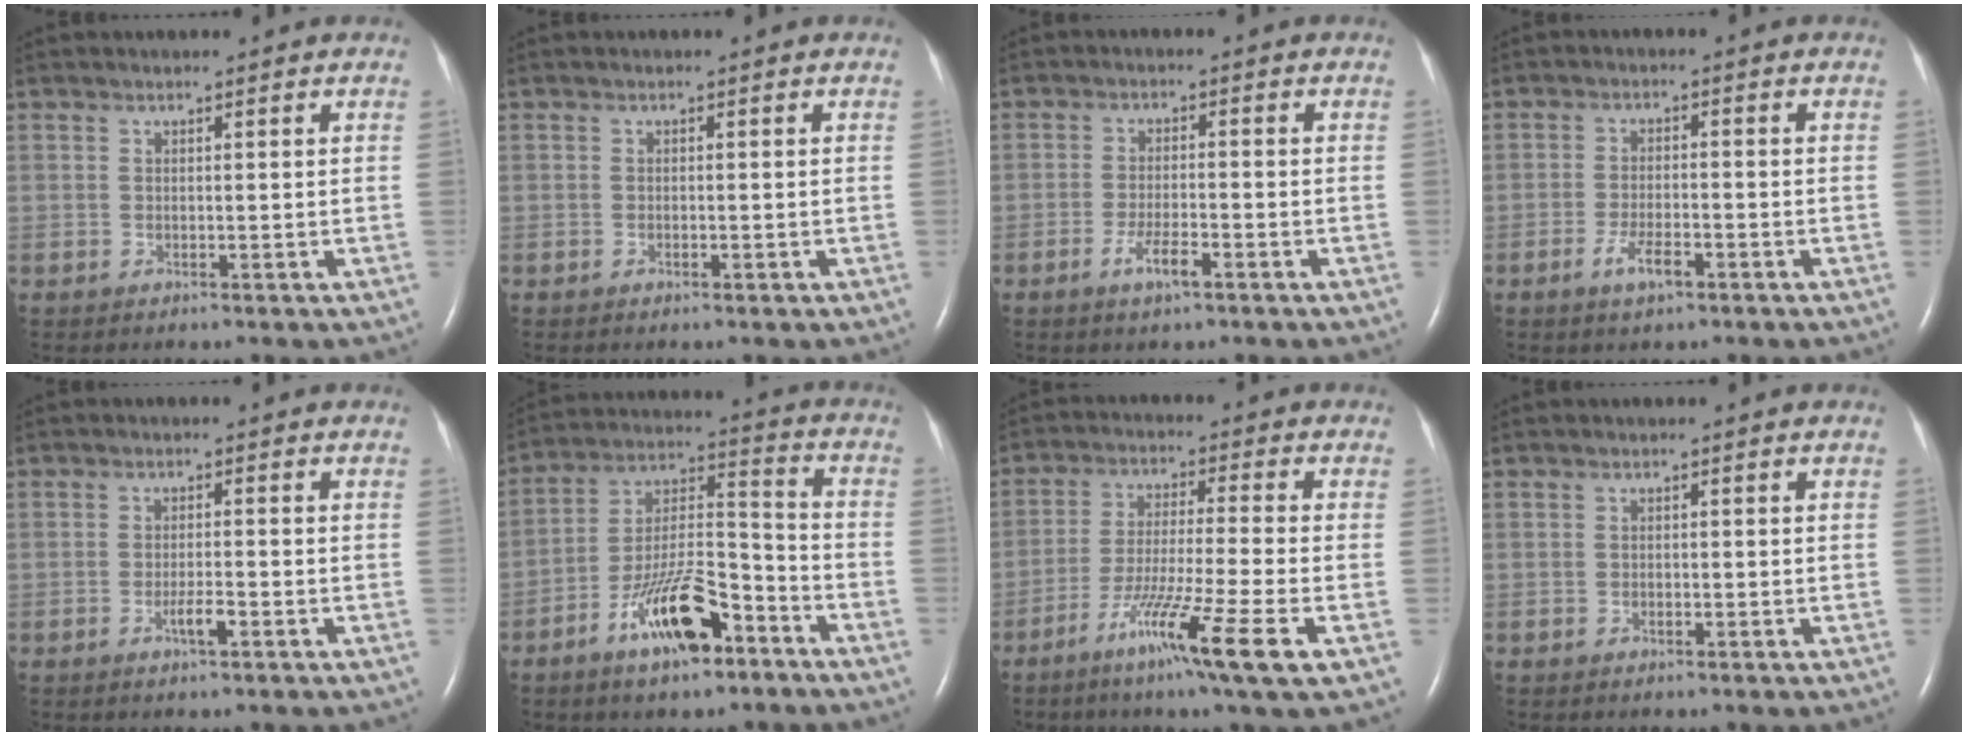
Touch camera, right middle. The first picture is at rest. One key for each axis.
{"total": 0.6, "fx": -0.4, "fy": 0.2, "fz": 0.4, "tx": -0.010, "ty": -0.001, "tz": -0.005}
{"total": 3.9, "fx": -2.2, "fy": 0.6, "fz": 3.1, "tx": -0.063, "ty": -0.002, "tz": -0.042}
{"total": 3.9, "fx": -2.3, "fy": 1.1, "fz": 3.0, "tx": -0.063, "ty": -0.001, "tz": -0.042}
{"total": 2.4, "fx": -1.3, "fy": 0.2, "fz": 2.0, "tx": -0.038, "ty": -0.001, "tz": -0.024}
{"total": 13.5, "fx": -7.9, "fy": 4.1, "fz": 10.2, "tx": -0.195, "ty": 0.009, "tz": -0.135}
{"total": 12.7, "fx": -6.3, "fy": -1.0, "fz": 11.0, "tx": -0.206, "ty": -0.037, "tz": -0.113}
{"total": 0.6, "fx": -0.3, "fy": 0.3, "fz": 0.3, "tx": -0.007, "ty": 0.001, "tz": -0.006}